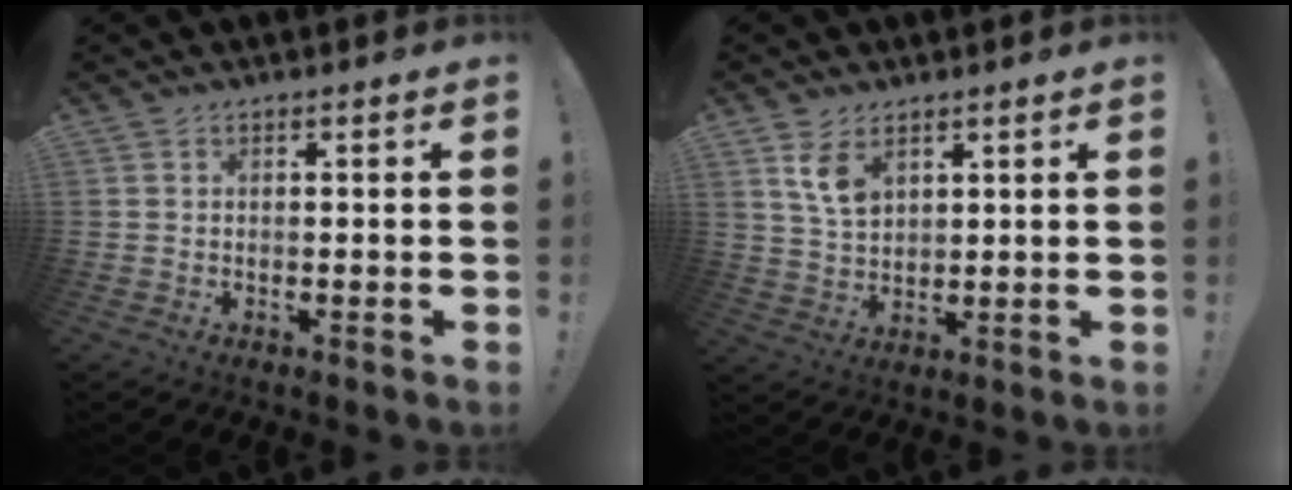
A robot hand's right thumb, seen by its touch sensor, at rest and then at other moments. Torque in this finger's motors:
{"motor_torque": [0.07, 0.14, 0.32, 0.29, 0.04]}